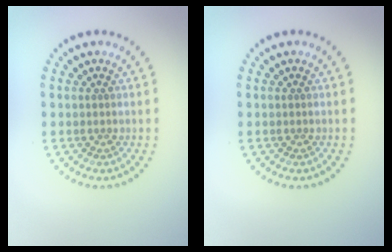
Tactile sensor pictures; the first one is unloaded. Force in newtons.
{"total": 0.0}